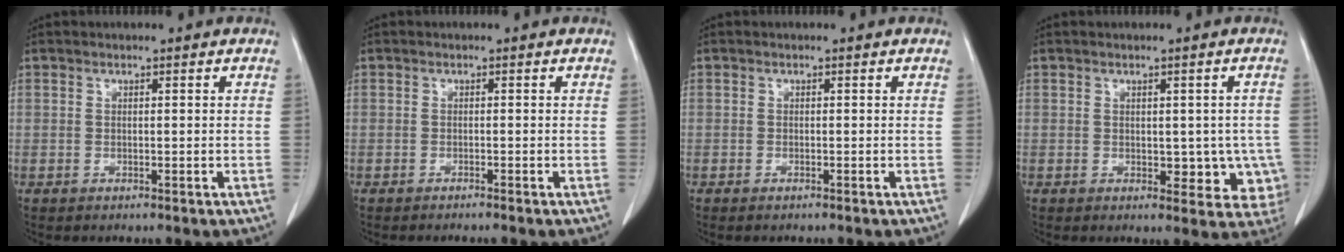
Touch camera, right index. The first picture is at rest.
{"total": 1.6, "force": [-1.4, -0.4, 0.7], "torque": [-0.008, 0.003, -0.018]}
{"total": 0.6, "force": [-0.5, 0.0, 0.3], "torque": [-0.010, -0.002, -0.008]}
{"total": 6.6, "force": [-0.7, 4.0, 5.2], "torque": [-0.033, 0.007, -0.002]}